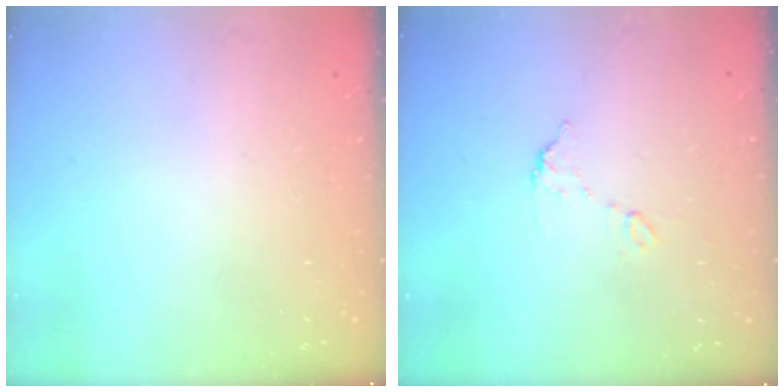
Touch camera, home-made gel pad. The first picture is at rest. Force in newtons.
{"total": 6.6, "press": 6.5, "slide": 0.5}